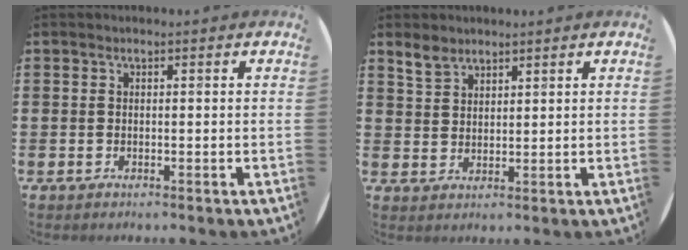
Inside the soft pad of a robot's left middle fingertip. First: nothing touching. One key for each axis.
{"total": 2.7, "fx": 2.3, "fy": 1.2, "fz": 0.6, "tx": -0.015, "ty": 0.001, "tz": 0.046}